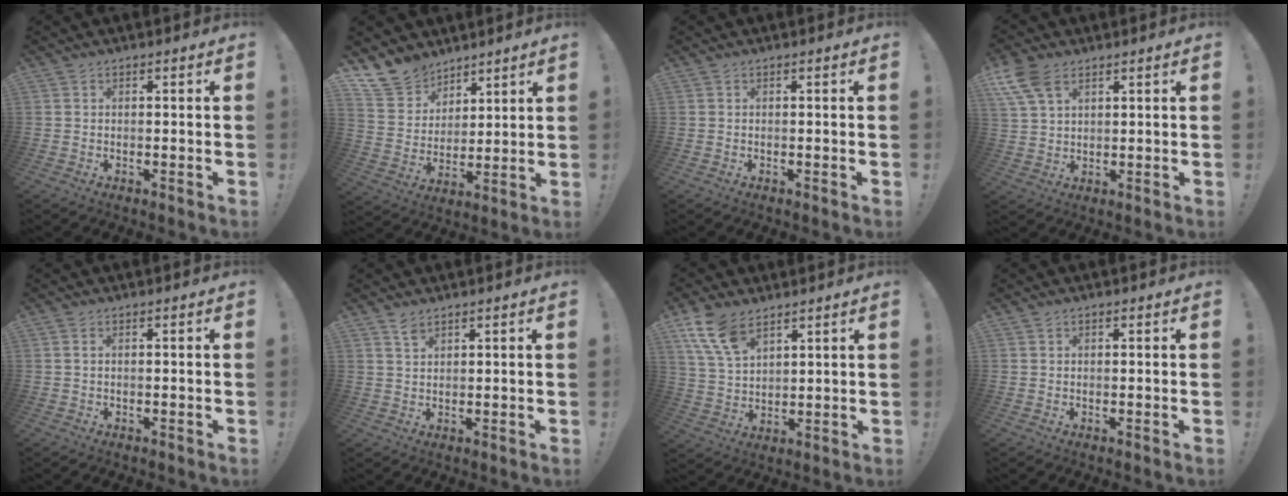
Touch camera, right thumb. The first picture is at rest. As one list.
[{"total": 11.7, "force": [9.1, 7.1, 1.8], "torque": [-0.050, -0.071, 0.180]}, {"total": 0.0}, {"total": 8.9, "force": [4.7, 5.2, 5.5], "torque": [-0.103, -0.015, 0.093]}, {"total": 0.8, "force": [0.4, 0.3, 0.7], "torque": [-0.011, 0.000, 0.006]}, {"total": 2.9, "force": [2.3, 1.4, 1.2], "torque": [-0.009, -0.018, 0.041]}, {"total": 11.9, "force": [7.5, 7.0, 6.0], "torque": [-0.114, -0.031, 0.148]}, {"total": 0.5, "force": [0.3, 0.4, 0.1], "torque": [0.004, -0.001, 0.005]}]